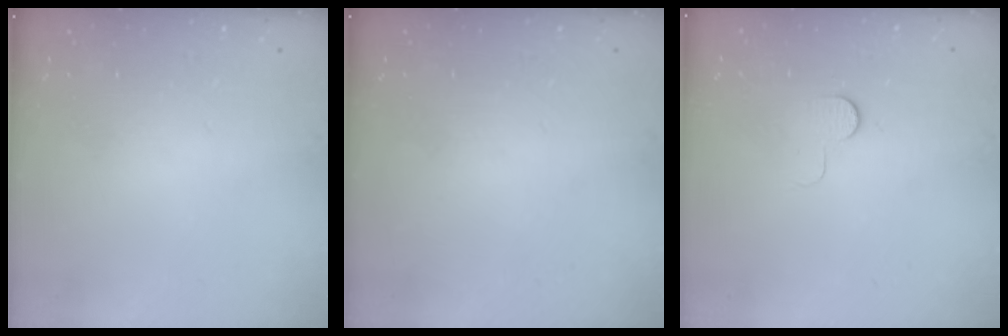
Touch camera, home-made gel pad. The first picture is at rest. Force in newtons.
{"total": 0.0}
{"total": 5.3, "press": 5.3, "slide": 0.5}